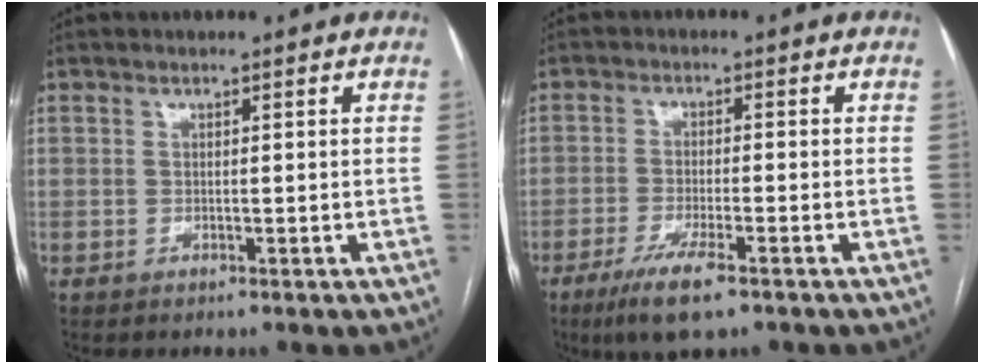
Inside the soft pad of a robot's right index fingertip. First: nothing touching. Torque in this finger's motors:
{"motor_torque": [0.21, -0.24, 0.43, 0.11]}